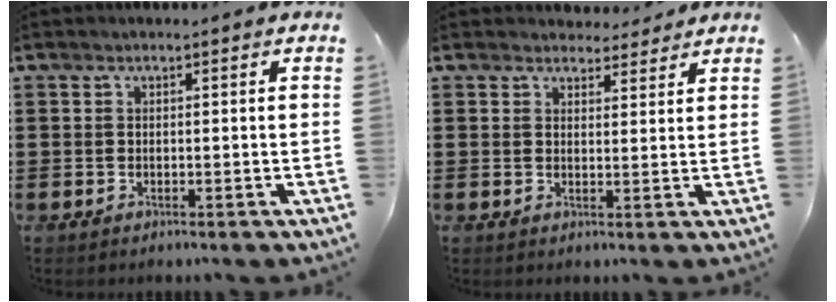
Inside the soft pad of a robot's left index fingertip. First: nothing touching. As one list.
[{"total": 3.1, "force": [2.9, 1.0, 0.3], "torque": [-0.006, -0.007, 0.054]}]